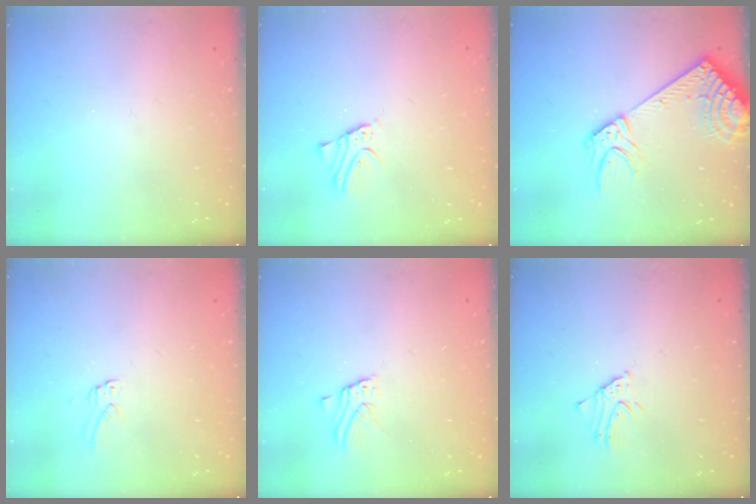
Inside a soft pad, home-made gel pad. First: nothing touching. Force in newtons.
{"total": 2.0, "press": 2.0, "slide": 0.1}
{"total": 14.2, "press": 13.9, "slide": 3.0}
{"total": 2.9, "press": 2.9, "slide": 0.2}
{"total": 2.4, "press": 2.4, "slide": 0.2}
{"total": 2.3, "press": 2.3, "slide": 0.1}